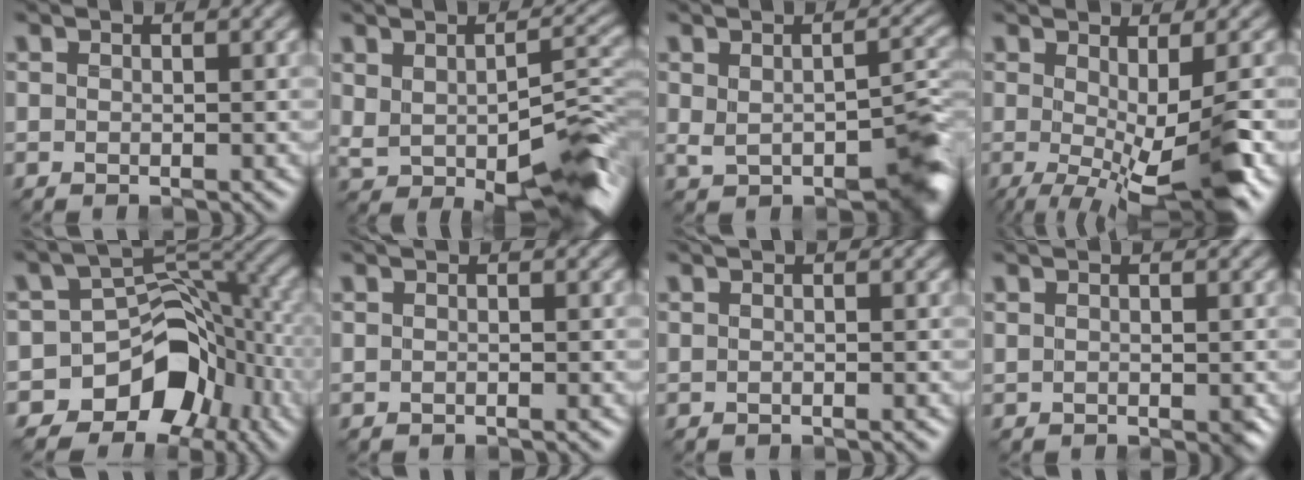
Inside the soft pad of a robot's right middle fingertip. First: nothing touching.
{"total": 9.7, "force": [-1.9, 4.1, 8.6], "torque": [-0.140, -0.016, -0.023]}
{"total": 7.5, "force": [-2.4, 3.9, 6.0], "torque": [-0.086, -0.021, -0.024]}
{"total": 7.5, "force": [-1.5, 1.6, 7.2], "torque": [-0.116, -0.010, -0.025]}
{"total": 9.9, "force": [-5.6, 6.4, 5.0], "torque": [-0.061, -0.001, -0.106]}
{"total": 0.0}
{"total": 0.0}
{"total": 1.3, "force": [0.1, 0.9, 0.9], "torque": [-0.019, -0.005, 0.005]}